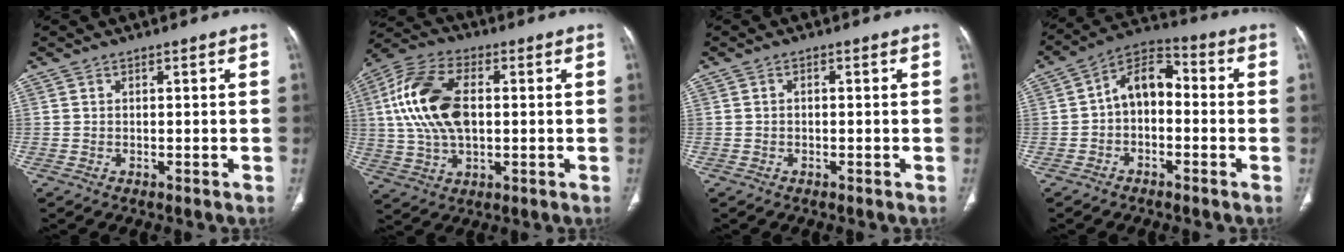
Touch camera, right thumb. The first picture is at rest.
{"total": 16.3, "force": [1.9, 9.3, 13.3], "torque": [-0.273, 0.014, 0.034]}
{"total": 0.6, "force": [-0.1, 0.4, 0.4], "torque": [-0.007, 0.001, -0.006]}
{"total": 9.2, "force": [-0.8, 6.2, 6.8], "torque": [-0.087, 0.040, -0.032]}